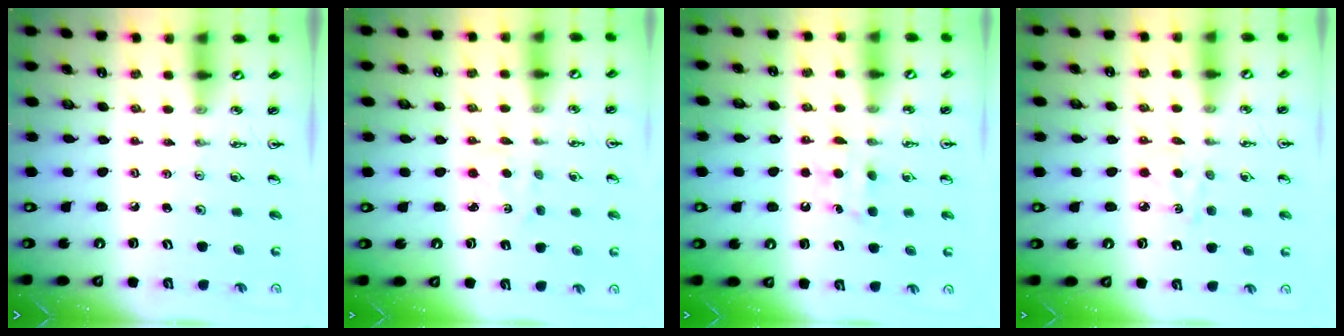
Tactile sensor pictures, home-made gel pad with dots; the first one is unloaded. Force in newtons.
{"total": 2.3, "press": 2.2, "slide": 0.3}
{"total": 5.8, "press": 5.7, "slide": 1.0}
{"total": 5.1, "press": 5.1, "slide": 0.5}